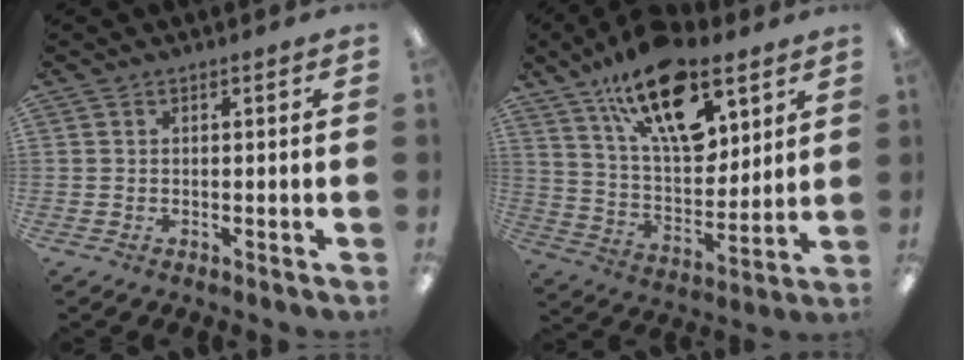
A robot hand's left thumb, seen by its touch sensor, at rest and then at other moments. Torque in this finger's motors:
{"motor_torque": [1.44, 1.48, 1.43, -1.34, 0.52]}